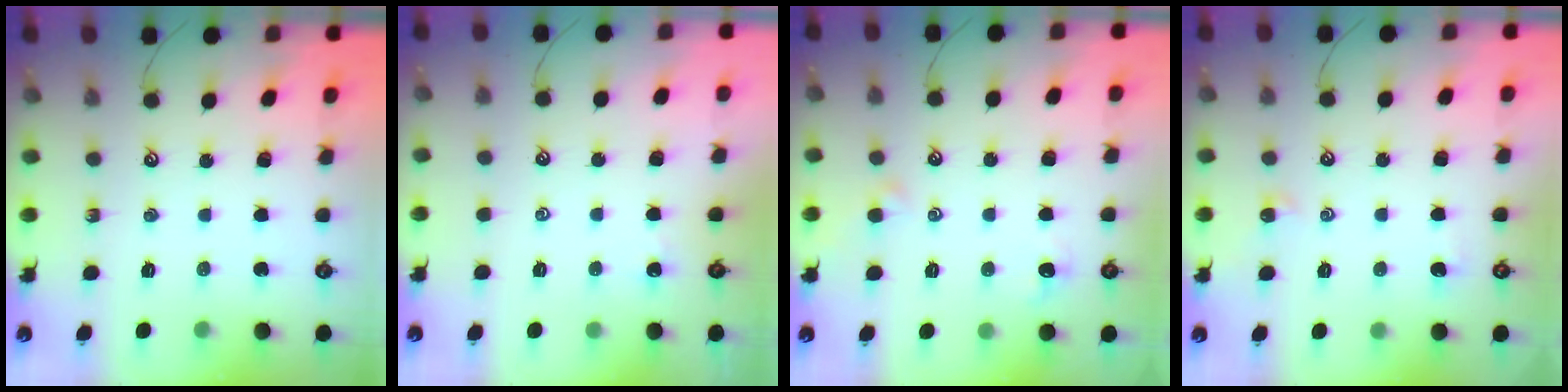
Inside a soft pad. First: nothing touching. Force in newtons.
{"total": 2.4, "press": 2.4, "slide": 0.1}
{"total": 0.7, "press": 0.4, "slide": 0.5}
{"total": 0.0}